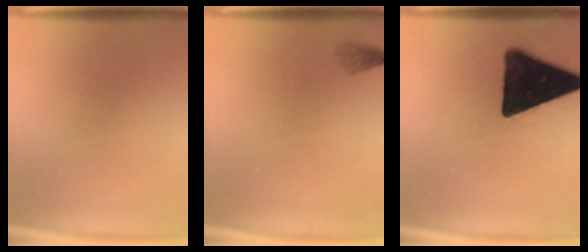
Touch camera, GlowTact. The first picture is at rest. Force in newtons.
{"total": 1.0}
{"total": 18.1}